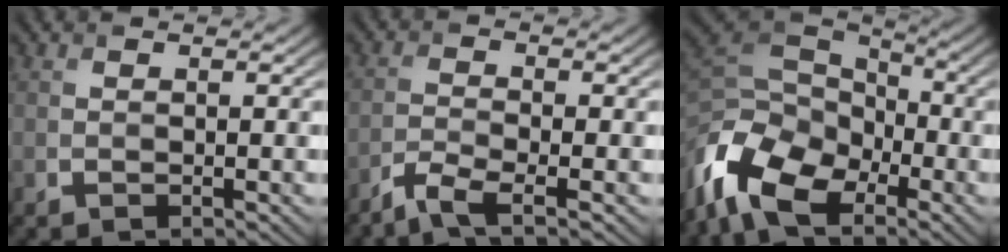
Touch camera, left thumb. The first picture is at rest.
{"total": 3.4, "force": [-2.5, 0.4, 2.2], "torque": [-0.048, -0.002, -0.064]}
{"total": 13.5, "force": [-7.4, 7.6, 8.3], "torque": [-0.210, -0.030, -0.149]}